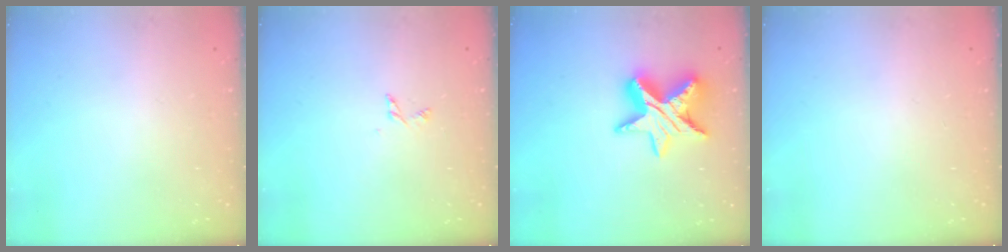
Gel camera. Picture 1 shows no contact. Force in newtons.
{"total": 2.8, "press": 2.8, "slide": 0.3}
{"total": 13.6, "press": 13.6, "slide": 0.9}
{"total": 0.0}